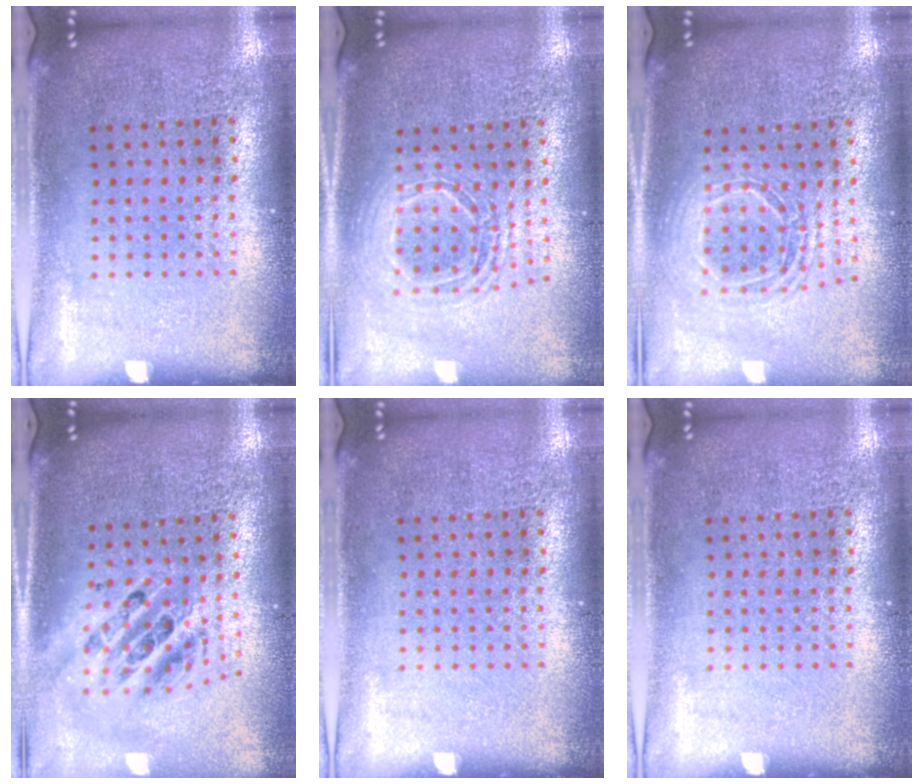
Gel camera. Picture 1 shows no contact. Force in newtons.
{"total": 1.6, "press": 1.3, "slide": 0.9}
{"total": 1.6, "press": 1.4, "slide": 0.9}
{"total": 2.1, "press": 1.6, "slide": 1.4}
{"total": 0.0}
{"total": 0.0}